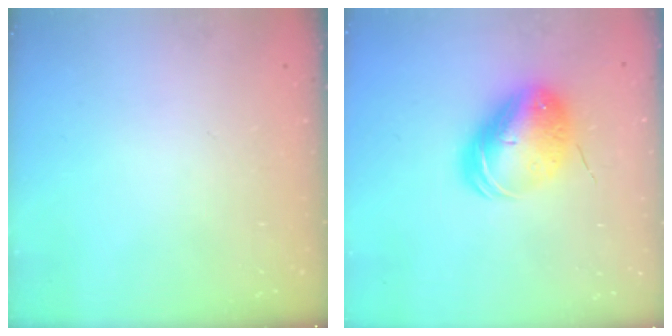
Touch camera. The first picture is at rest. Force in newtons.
{"total": 12.1, "press": 11.9, "slide": 2.2}